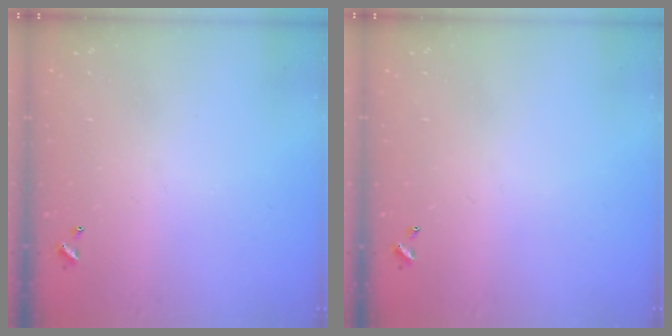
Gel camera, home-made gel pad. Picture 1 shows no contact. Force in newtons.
{"total": 0.0}